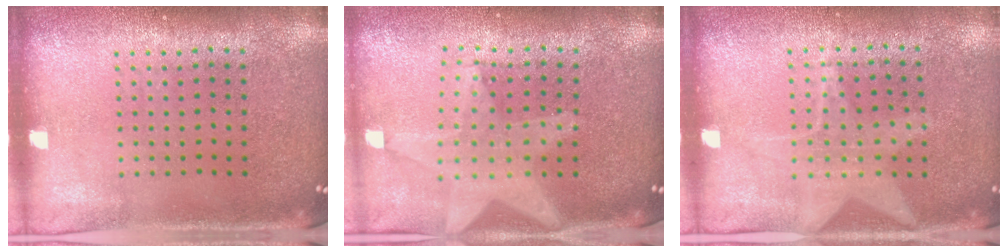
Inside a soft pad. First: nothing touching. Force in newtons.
{"total": 2.2, "press": 1.7, "slide": 1.3}
{"total": 1.2, "press": 1.2, "slide": 0.2}